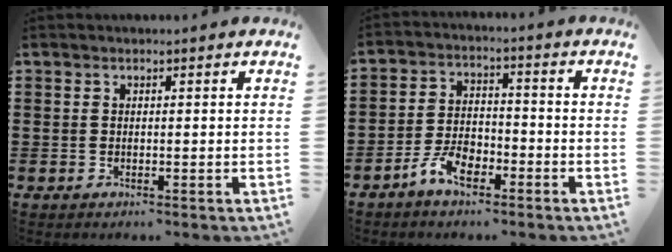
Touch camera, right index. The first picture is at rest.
{"total": 5.3, "force": [-3.5, 2.7, 3.0], "torque": [-0.069, 0.009, -0.071]}